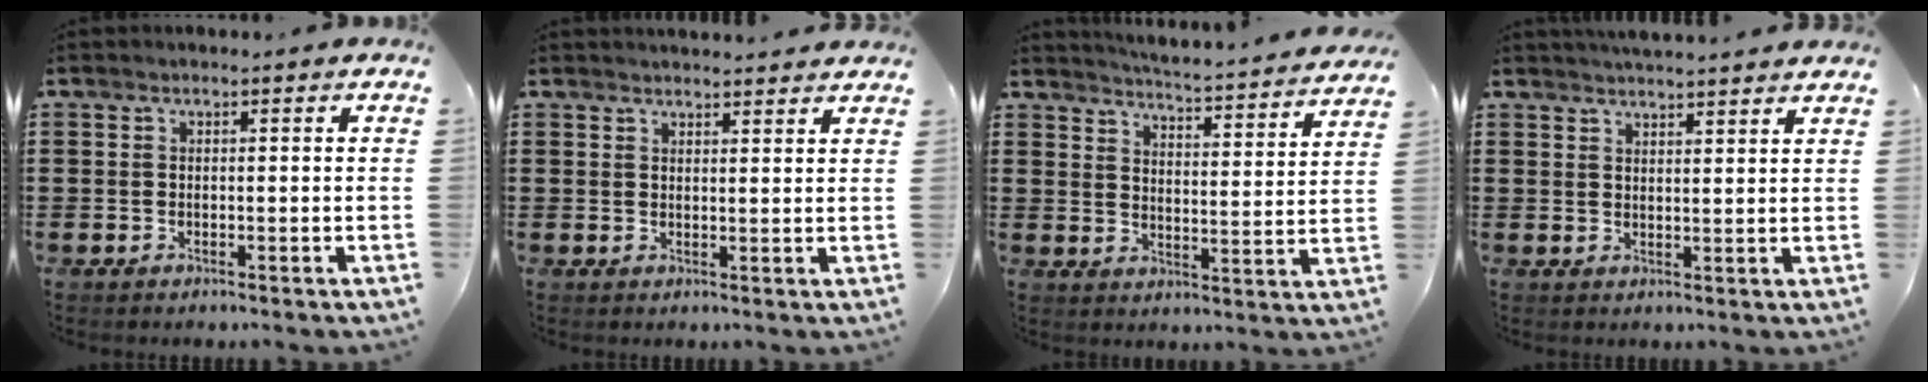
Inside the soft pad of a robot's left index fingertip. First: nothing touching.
{"total": 2.0, "force": [2.0, 0.0, 0.1], "torque": [-0.006, -0.001, 0.039]}
{"total": 4.0, "force": [3.9, -0.9, 0.6], "torque": [-0.026, -0.045, 0.058]}
{"total": 2.9, "force": [2.9, -0.4, 0.2], "torque": [-0.012, -0.010, 0.053]}